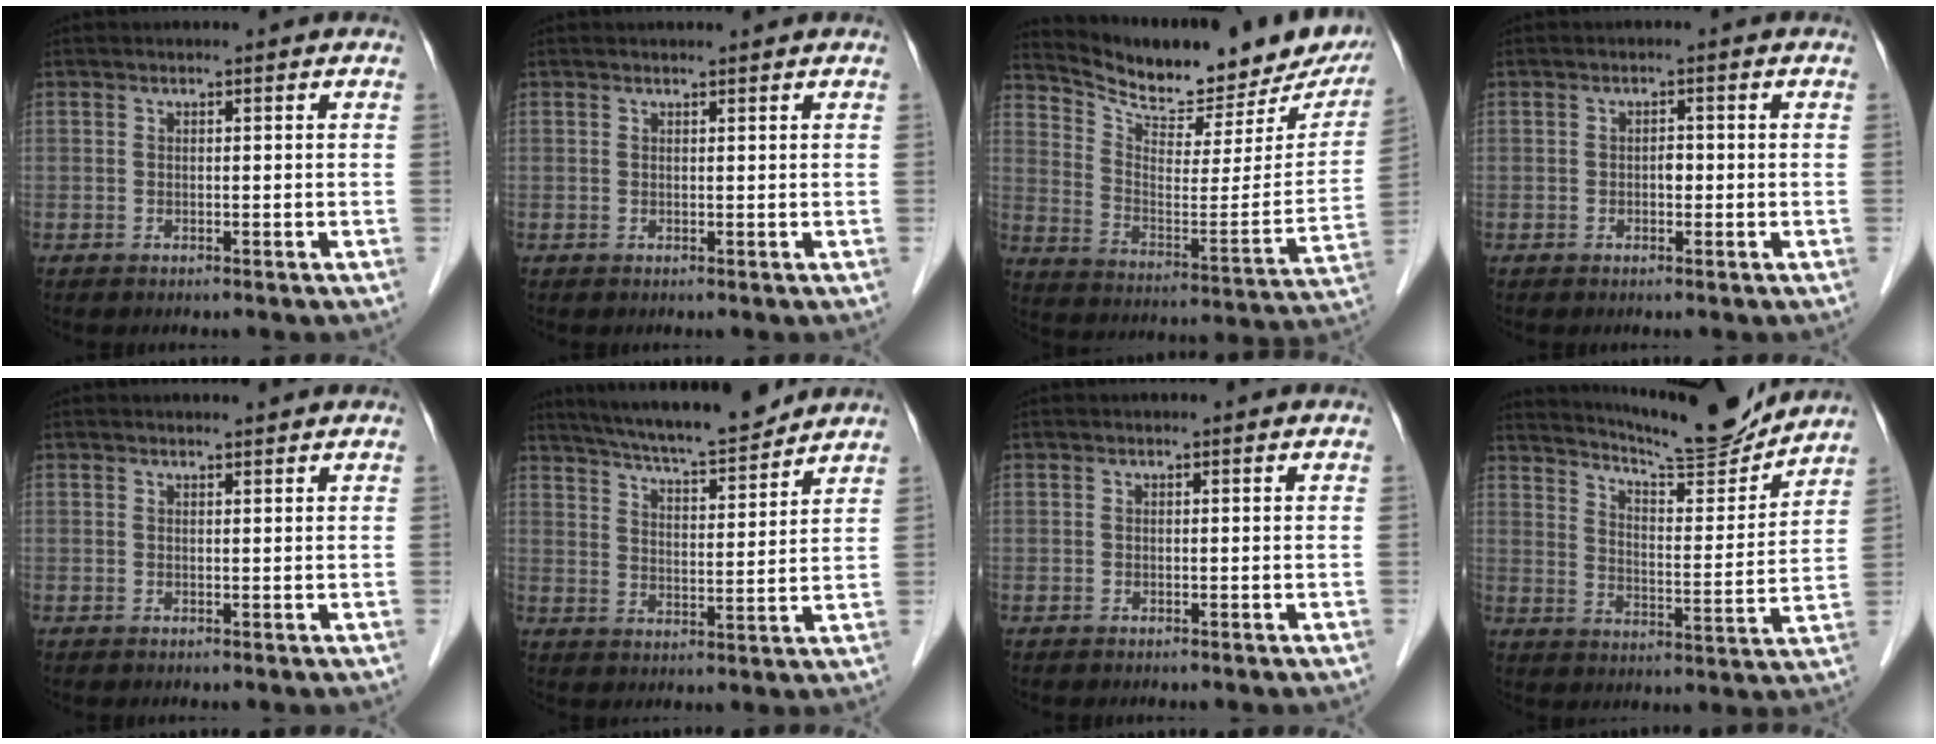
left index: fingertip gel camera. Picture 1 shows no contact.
{"total": 1.1, "force": [1.0, 0.0, 0.3], "torque": [-0.007, 0.004, 0.018]}
{"total": 22.1, "force": [20.0, 5.1, 7.7], "torque": [-0.126, -0.056, 0.276]}
{"total": 1.1, "force": [-0.2, 0.7, 0.9], "torque": [-0.012, 0.003, -0.005]}
{"total": 1.6, "force": [1.5, 0.0, 0.4], "torque": [-0.008, 0.004, 0.024]}
{"total": 13.1, "force": [12.0, 1.0, 5.1], "torque": [-0.089, 0.002, 0.188]}
{"total": 0.0}
{"total": 15.3, "force": [14.5, 0.5, 4.7], "torque": [-0.085, -0.022, 0.214]}